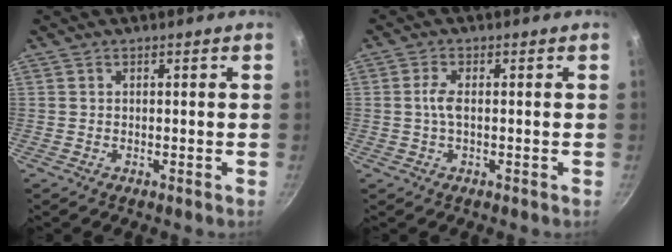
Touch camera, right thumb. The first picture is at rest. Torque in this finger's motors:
{"motor_torque": [0.60, 0.54, 0.70, 0.20, 0.03]}